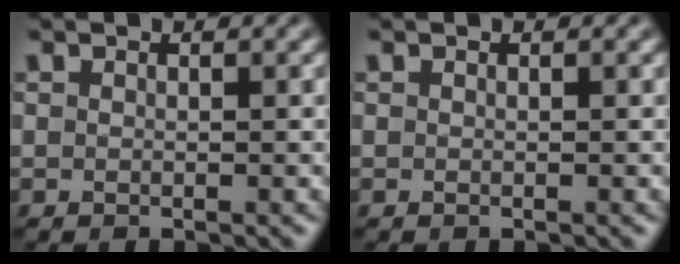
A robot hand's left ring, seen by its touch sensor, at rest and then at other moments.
{"total": 0.0}